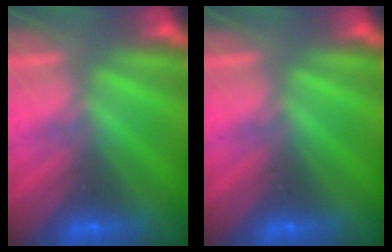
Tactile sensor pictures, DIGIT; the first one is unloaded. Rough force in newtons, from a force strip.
{"total": 0.0}